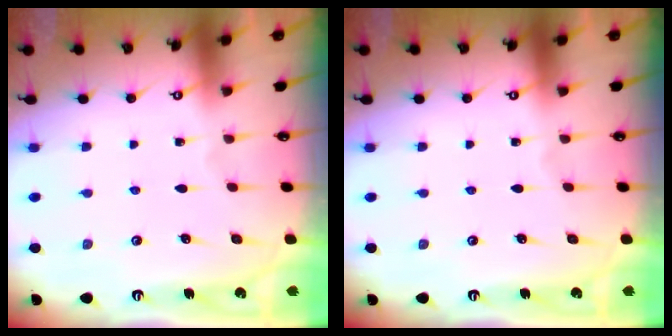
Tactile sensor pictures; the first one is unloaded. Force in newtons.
{"total": 0.0}